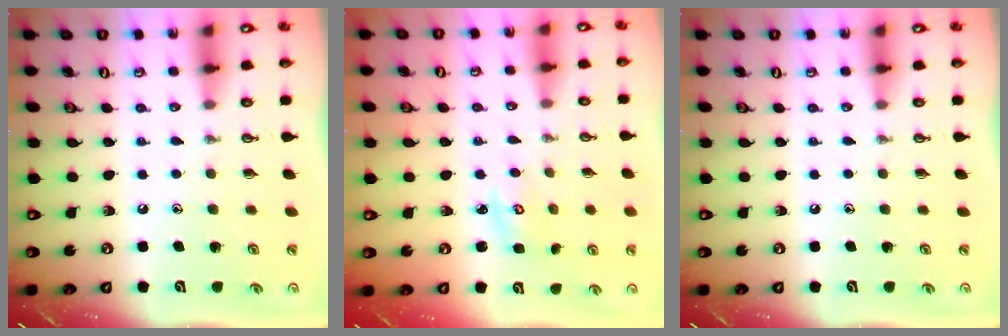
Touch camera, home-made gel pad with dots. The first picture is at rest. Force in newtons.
{"total": 3.1, "press": 3.1, "slide": 0.2}
{"total": 0.0}